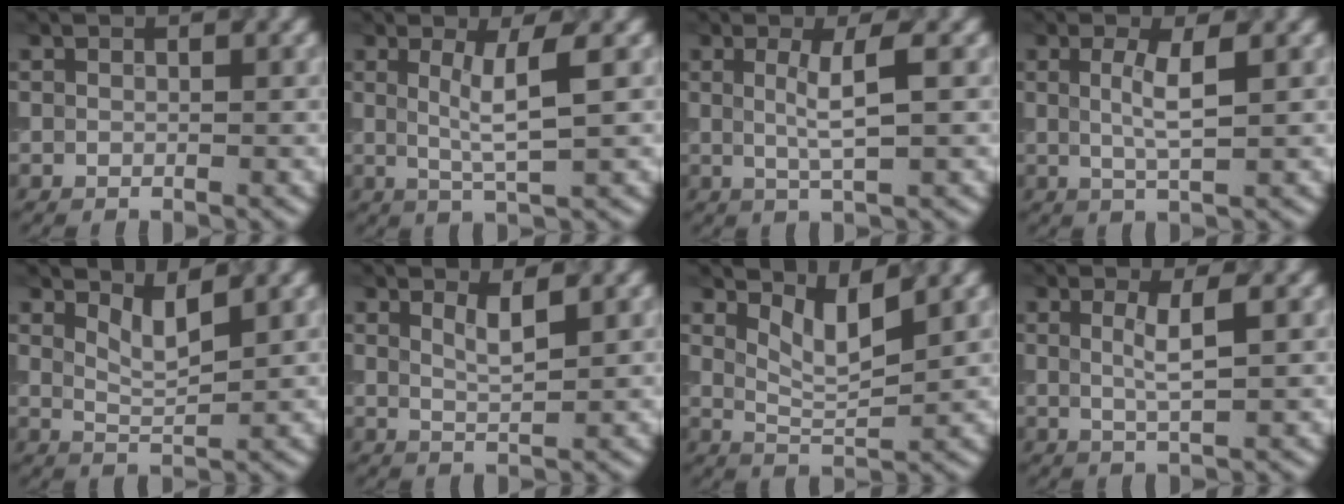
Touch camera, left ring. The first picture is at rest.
{"total": 3.5, "force": [0.8, 0.5, 3.4], "torque": [-0.063, -0.005, 0.016]}
{"total": 3.3, "force": [0.5, 0.7, 3.2], "torque": [-0.054, -0.003, 0.007]}
{"total": 2.9, "force": [0.6, 0.6, 2.8], "torque": [-0.052, -0.002, 0.010]}
{"total": 2.2, "force": [1.5, 0.5, 1.6], "torque": [-0.031, -0.011, 0.032]}
{"total": 1.9, "force": [1.0, 0.4, 1.5], "torque": [-0.026, -0.005, 0.017]}
{"total": 3.2, "force": [2.0, 0.8, 2.4], "torque": [-0.048, -0.009, 0.042]}
{"total": 2.6, "force": [0.5, 0.5, 2.5], "torque": [-0.044, -0.002, 0.009]}